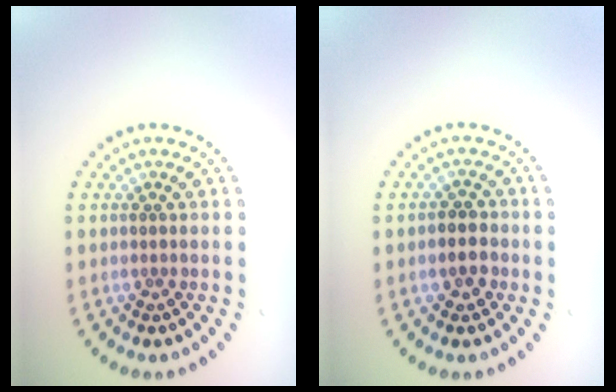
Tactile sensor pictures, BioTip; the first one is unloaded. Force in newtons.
{"total": 2.3, "press": 2.2, "slide": 0.6}